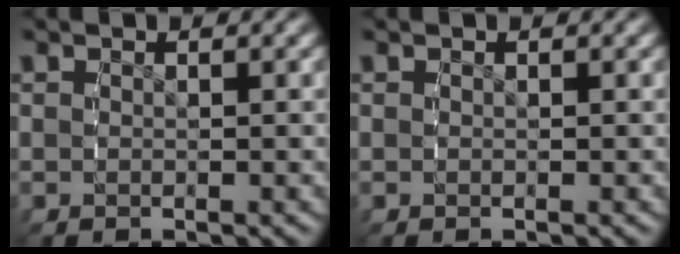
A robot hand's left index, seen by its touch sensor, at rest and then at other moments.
{"total": 0.0}